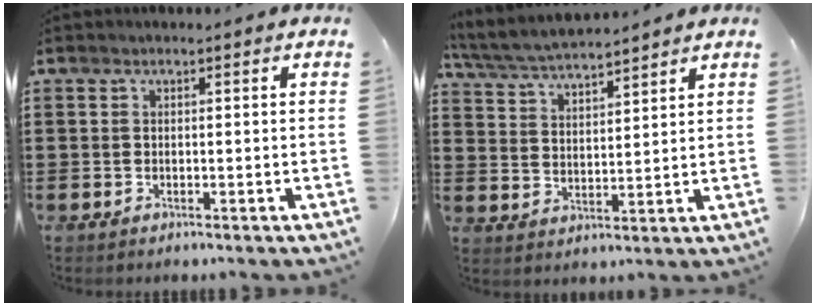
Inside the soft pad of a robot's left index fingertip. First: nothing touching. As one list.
[{"total": 4.9, "force": [4.8, 0.1, 1.2], "torque": [-0.044, -0.024, 0.083]}]